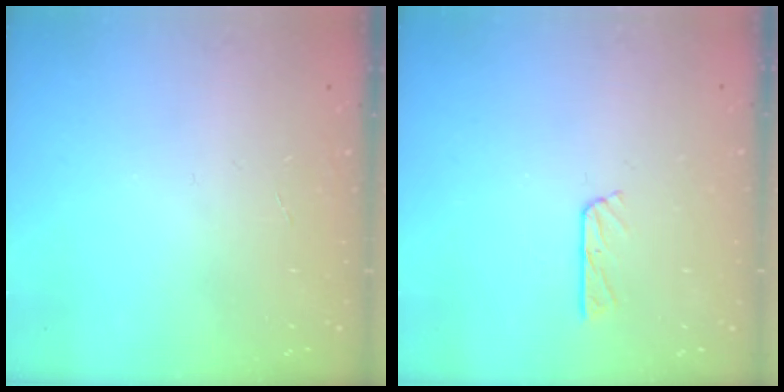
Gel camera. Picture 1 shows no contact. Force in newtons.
{"total": 3.7, "press": 3.6, "slide": 0.3}